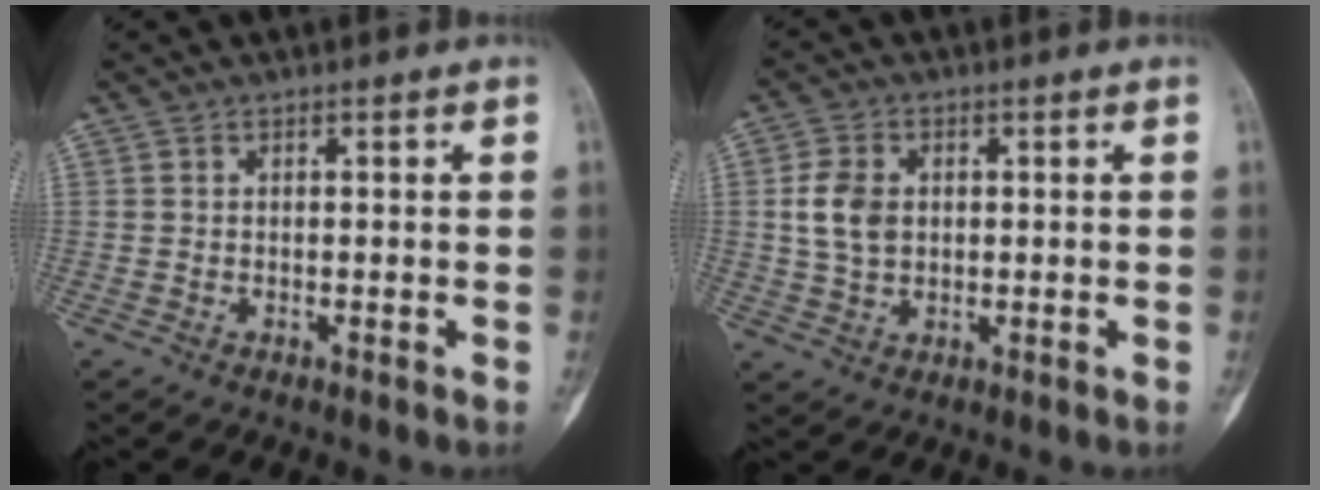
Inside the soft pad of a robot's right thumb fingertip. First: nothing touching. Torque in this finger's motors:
{"motor_torque": [0.35, 0.16, 0.45, -0.59, 0.03]}